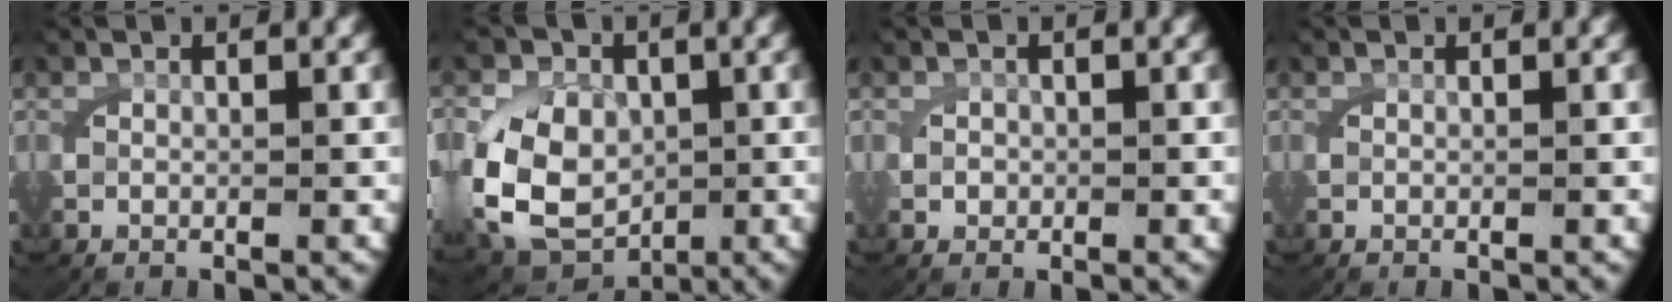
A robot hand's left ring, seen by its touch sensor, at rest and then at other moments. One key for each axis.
{"total": 10.1, "fx": -1.3, "fy": 8.6, "fz": 5.0, "tx": -0.126, "ty": -0.039, "tz": -0.011}
{"total": 0.6, "fx": 0.0, "fy": 0.6, "fz": 0.2, "tx": -0.011, "ty": -0.003, "tz": 0.004}
{"total": 0.0}